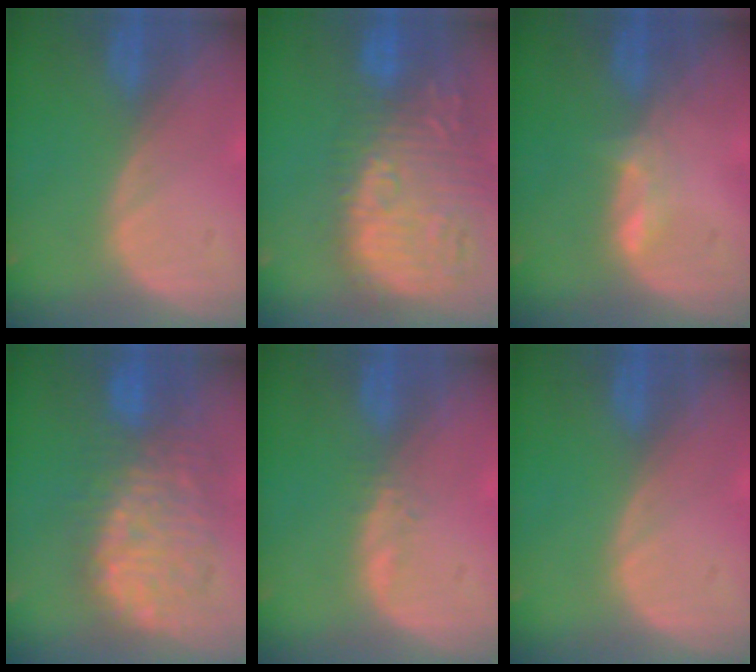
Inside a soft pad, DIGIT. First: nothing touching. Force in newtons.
{"total": 15.4, "press": 13.0, "slide": 8.2}
{"total": 1.7, "press": 1.7, "slide": 0.6}
{"total": 10.4, "press": 9.8, "slide": 3.5}
{"total": 1.1, "press": 1.0, "slide": 0.5}
{"total": 0.0}